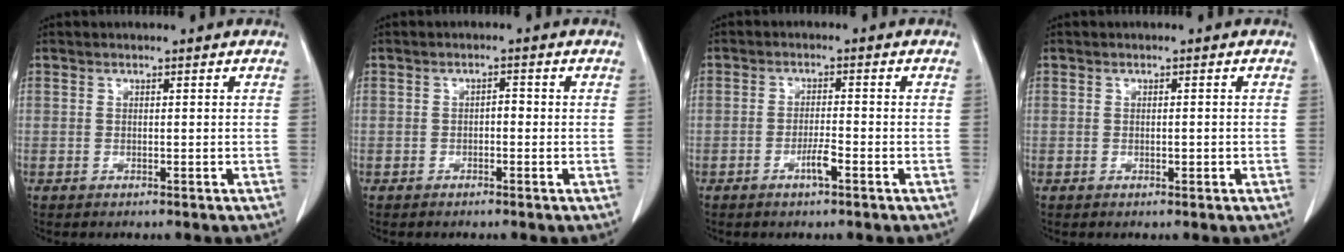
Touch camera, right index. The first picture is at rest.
{"total": 1.2, "force": [-0.3, 0.6, 1.0], "torque": [-0.013, 0.005, -0.007]}
{"total": 2.9, "force": [-1.5, 0.3, 2.4], "torque": [-0.045, 0.000, -0.029]}
{"total": 0.8, "force": [-0.2, 0.3, 0.7], "torque": [-0.013, 0.000, 0.001]}